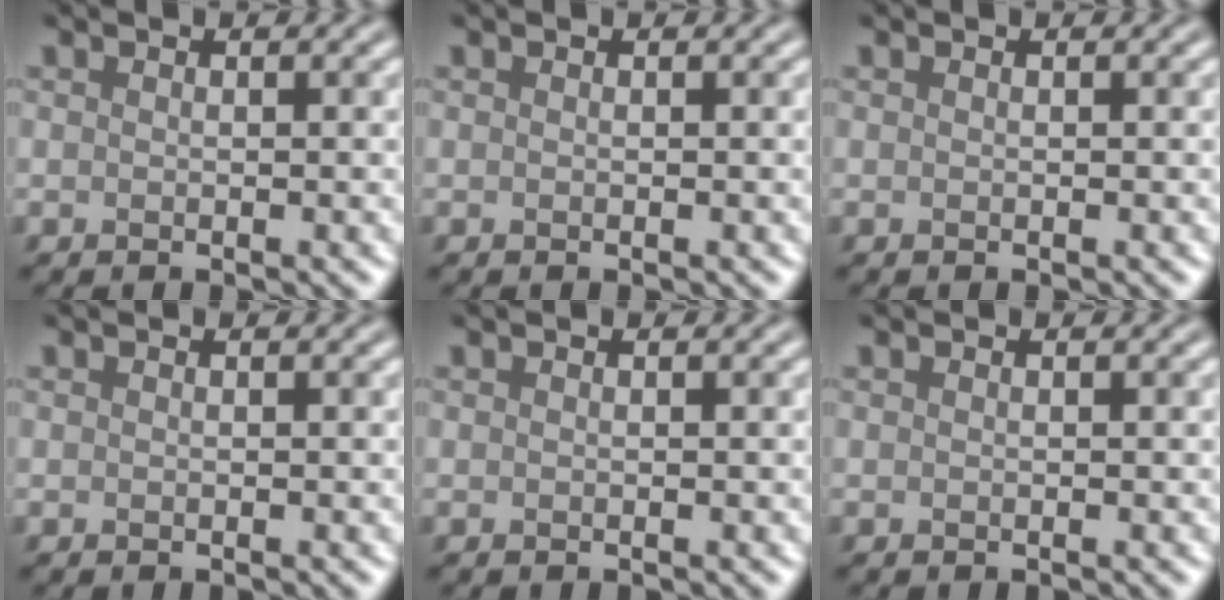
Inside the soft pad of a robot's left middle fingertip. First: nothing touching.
{"total": 0.0}
{"total": 0.0}
{"total": 0.0}
{"total": 0.0}
{"total": 0.0}